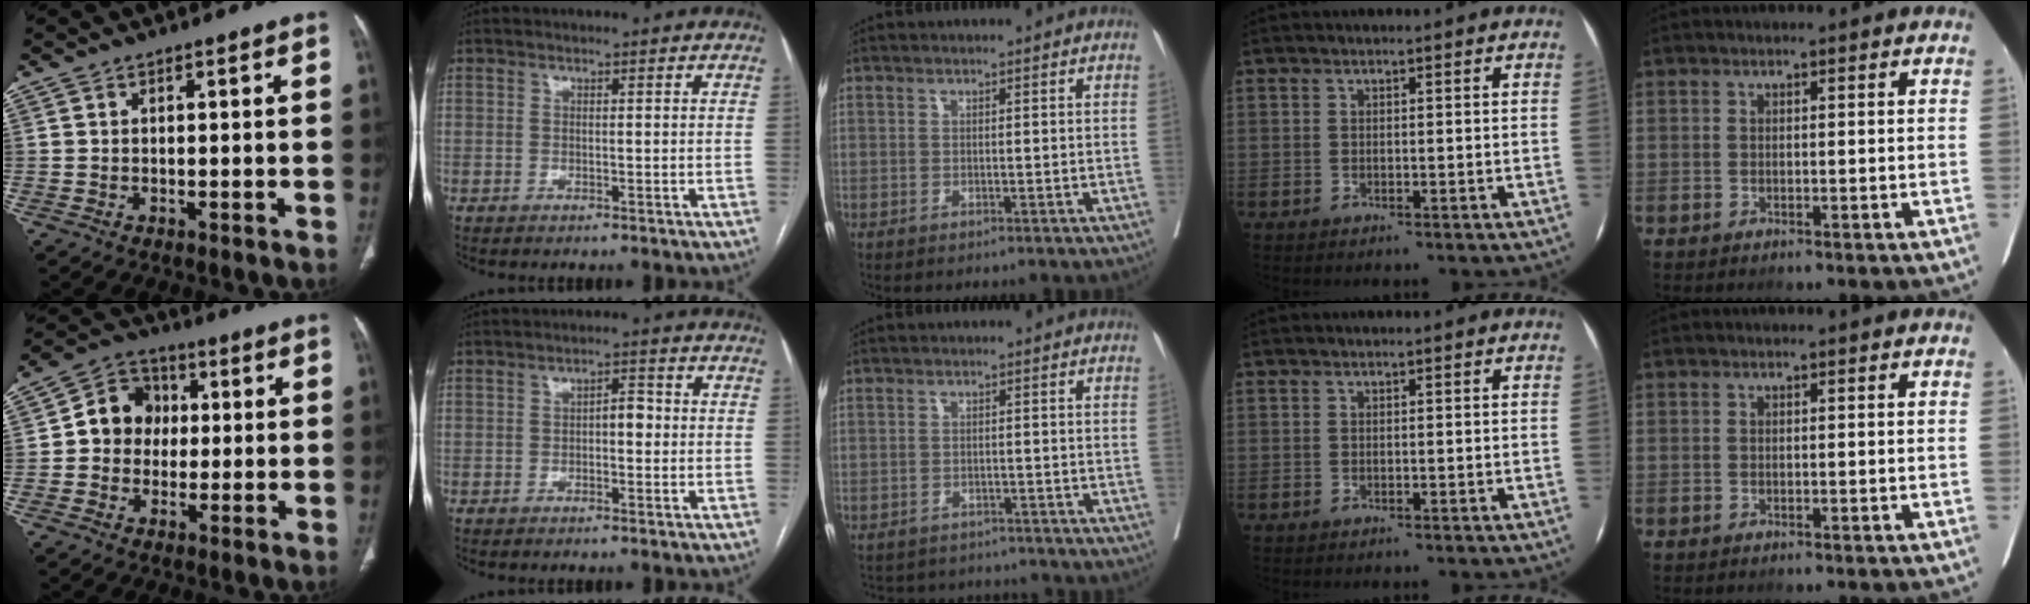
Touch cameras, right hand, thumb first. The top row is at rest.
{"thumb": {"total": 9.3, "force": [0.5, 8.3, 4.1], "torque": [-0.032, 0.020, -0.005]}, "index": {"total": 2.7, "force": [-0.3, 1.2, 2.3], "torque": [-0.031, 0.012, -0.005]}, "middle": {"total": 6.5, "force": [-6.0, 2.4, -0.1], "torque": [0.006, 0.012, -0.076]}}